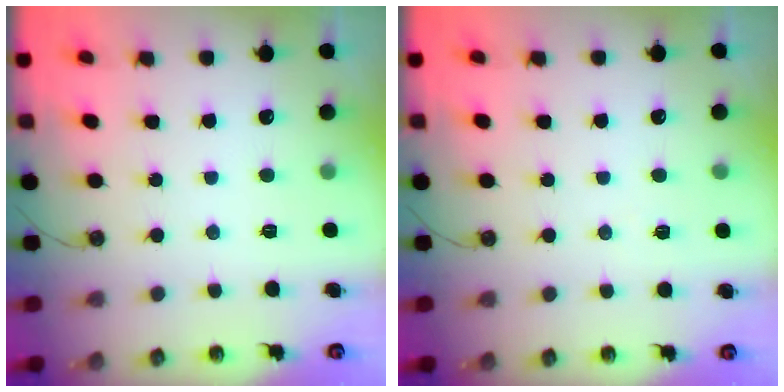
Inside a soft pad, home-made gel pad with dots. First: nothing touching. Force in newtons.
{"total": 5.4, "press": 3.7, "slide": 3.9}